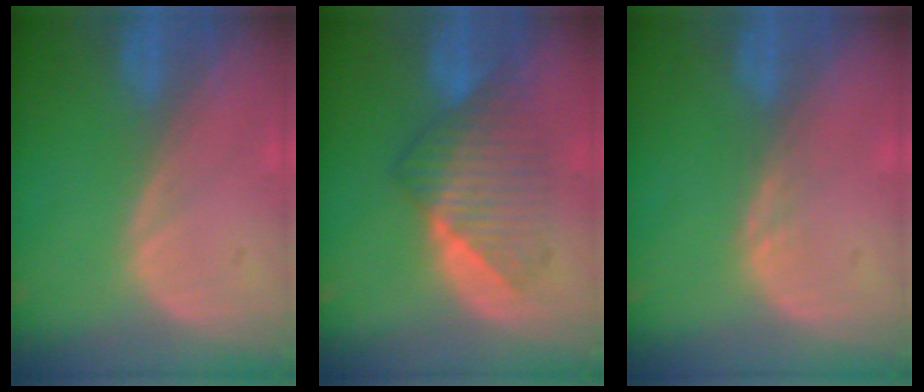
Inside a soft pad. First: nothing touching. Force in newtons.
{"total": 7.1, "press": 7.1, "slide": 0.2}
{"total": 0.7, "press": 0.7, "slide": 0.1}